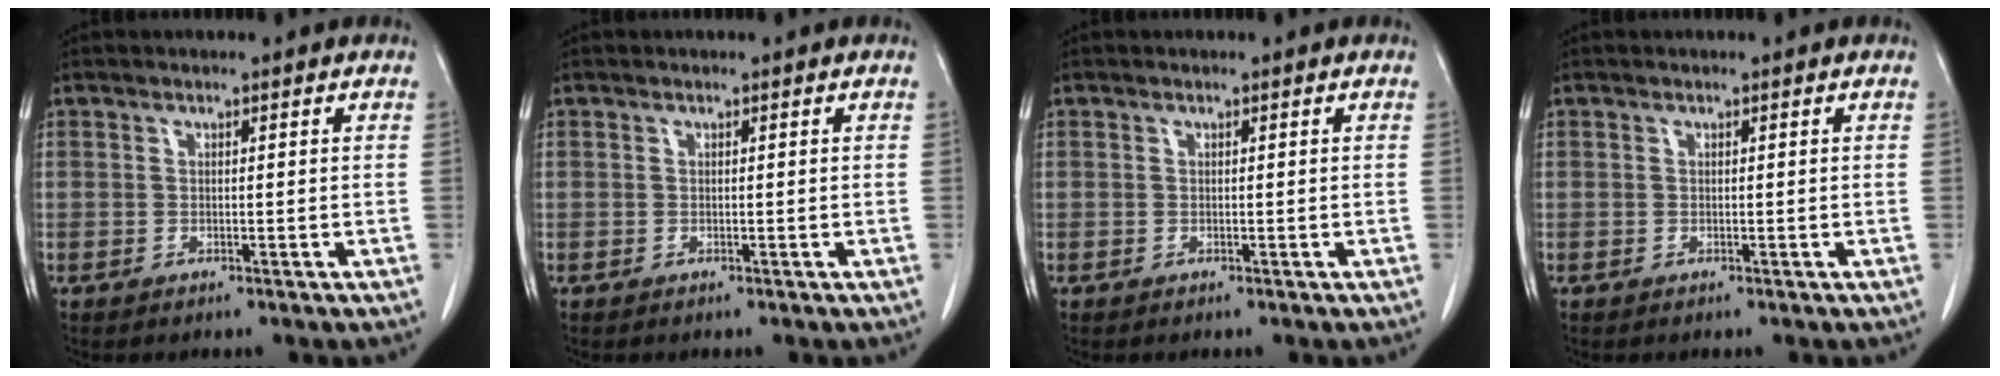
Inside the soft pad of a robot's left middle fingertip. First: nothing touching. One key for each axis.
{"total": 0.0}
{"total": 0.0}
{"total": 0.0}